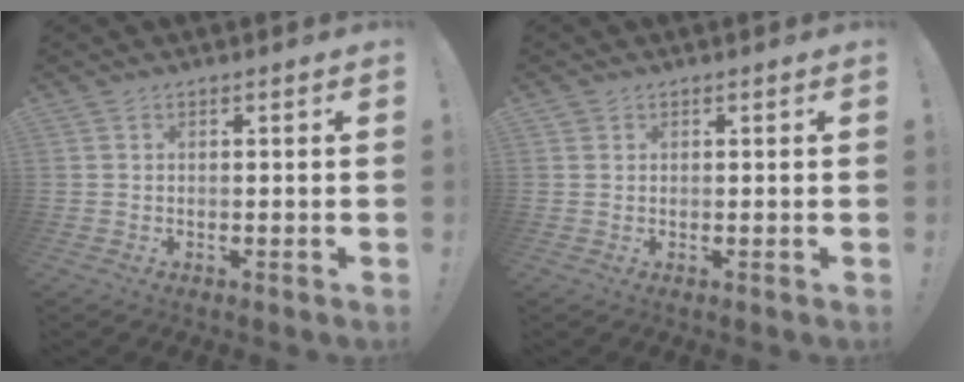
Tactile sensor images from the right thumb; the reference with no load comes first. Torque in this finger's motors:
{"motor_torque": [-0.08, 0.39, 0.25, -0.13, -0.06]}